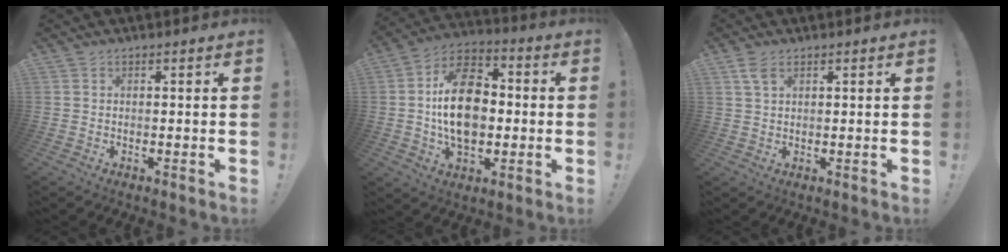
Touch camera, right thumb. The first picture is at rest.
{"total": 19.2, "force": [-0.7, 12.9, 14.2], "torque": [-0.248, 0.017, -0.012]}
{"total": 3.7, "force": [2.0, 1.7, 2.6], "torque": [-0.049, -0.002, 0.037]}